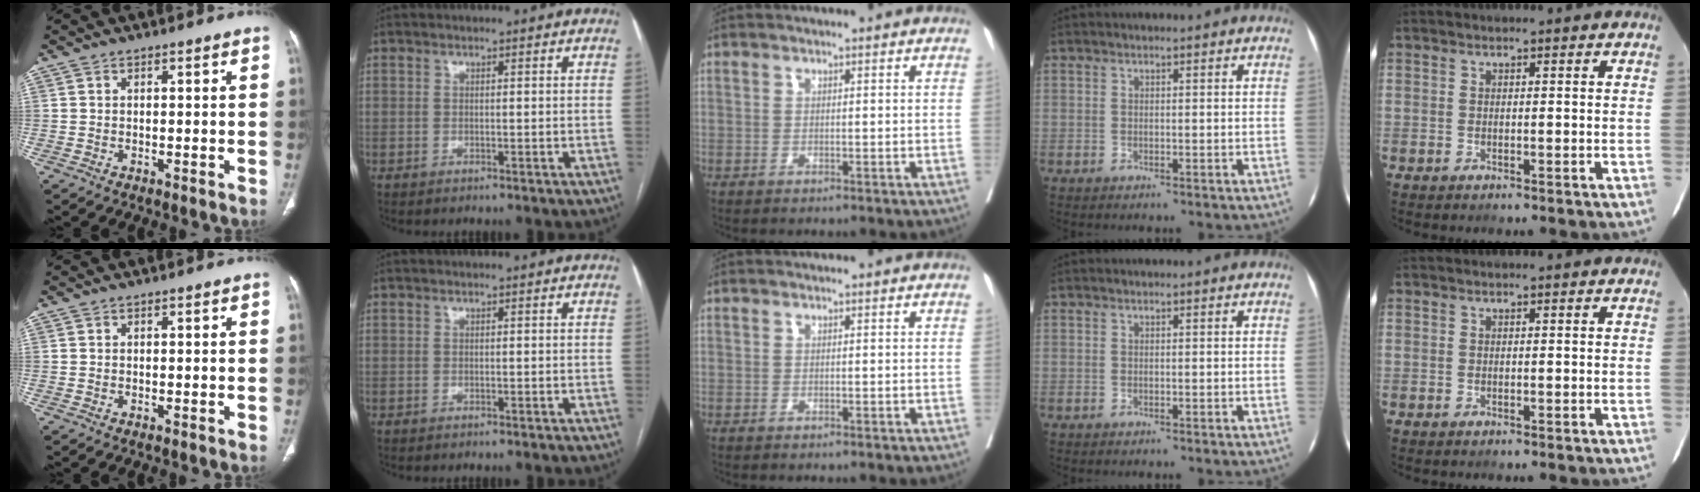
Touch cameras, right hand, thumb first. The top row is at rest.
{}